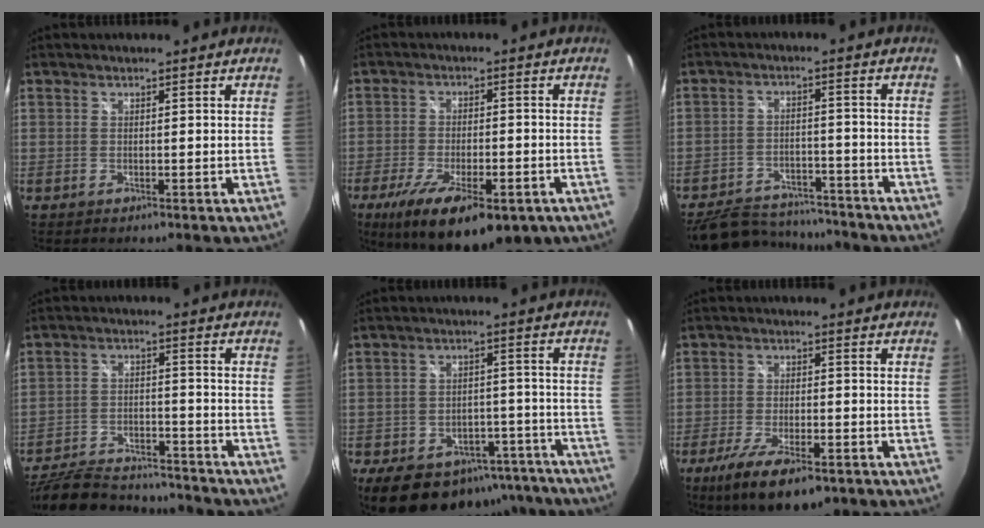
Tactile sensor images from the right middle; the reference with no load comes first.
{"total": 18.1, "force": [-10.7, 6.7, 13.0], "torque": [-0.242, -0.046, -0.155]}
{"total": 15.7, "force": [-13.6, 5.6, 5.5], "torque": [-0.132, 0.003, -0.191]}
{"total": 20.2, "force": [-17.4, 5.9, 8.4], "torque": [-0.179, -0.014, -0.263]}
{"total": 19.4, "force": [-13.8, 10.7, 8.3], "torque": [-0.160, 0.015, -0.164]}
{"total": 11.6, "force": [-7.4, 3.6, 8.3], "torque": [-0.175, -0.038, -0.123]}